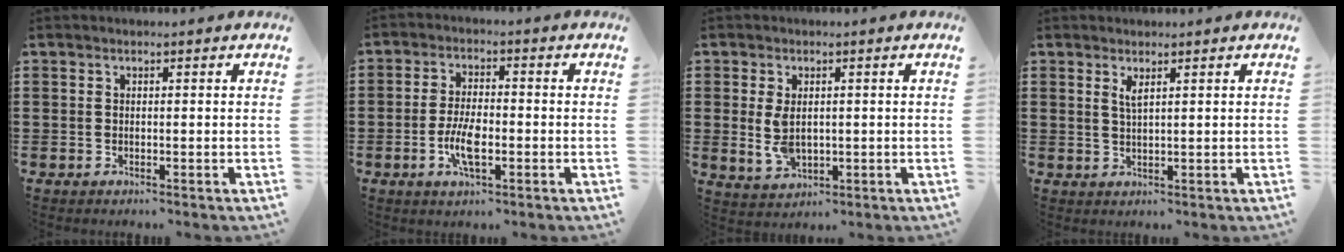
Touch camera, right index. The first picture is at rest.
{"total": 5.9, "force": [-1.6, 2.3, 5.2], "torque": [-0.116, -0.001, -0.036]}
{"total": 4.4, "force": [0.2, 2.6, 3.6], "torque": [-0.093, -0.001, -0.002]}
{"total": 1.7, "force": [1.1, 0.3, 1.3], "torque": [-0.028, 0.002, 0.018]}